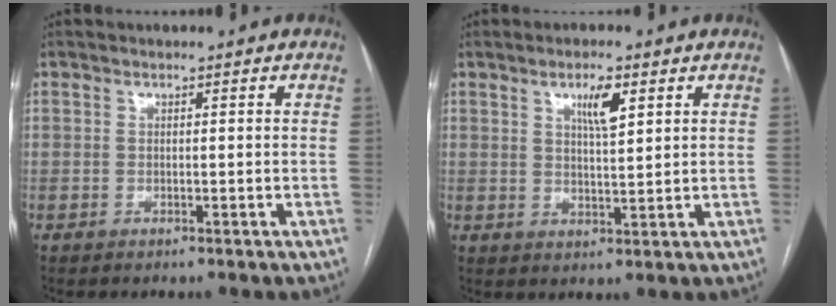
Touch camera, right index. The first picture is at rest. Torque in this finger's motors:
{"motor_torque": [0.50, 0.29, 0.17, 0.06]}